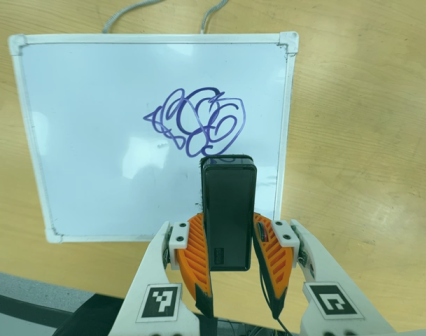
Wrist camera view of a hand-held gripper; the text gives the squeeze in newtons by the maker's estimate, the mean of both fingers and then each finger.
{"total": 5.4, "left": 3.9, "right": 6.9}